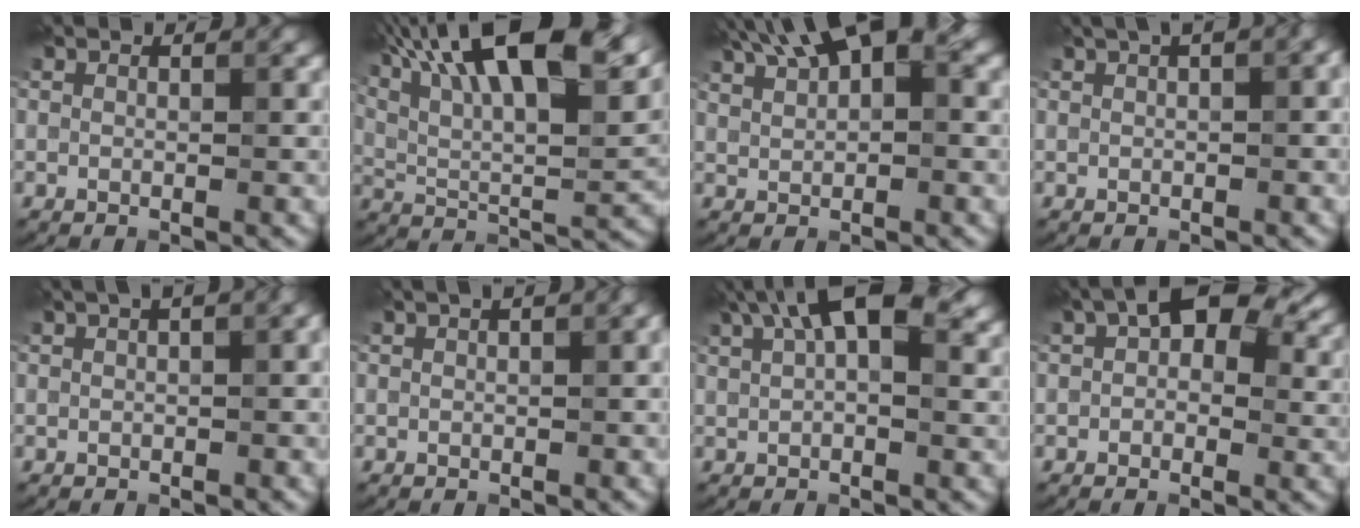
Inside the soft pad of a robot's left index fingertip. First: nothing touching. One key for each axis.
{"total": 16.5, "fx": 9.2, "fy": 5.7, "fz": 12.4, "tx": -0.197, "ty": 0.023, "tz": 0.141}
{"total": 7.4, "fx": 4.1, "fy": 2.8, "fz": 5.5, "tx": -0.096, "ty": 0.027, "tz": 0.066}
{"total": 4.4, "fx": 1.9, "fy": 1.5, "fz": 3.6, "tx": -0.036, "ty": 0.019, "tz": 0.027}
{"total": 3.1, "fx": 1.3, "fy": 1.0, "fz": 2.6, "tx": -0.026, "ty": 0.010, "tz": 0.016}
{"total": 1.9, "fx": 0.7, "fy": 0.5, "fz": 1.7, "tx": -0.018, "ty": 0.007, "tz": 0.009}
{"total": 8.0, "fx": 3.9, "fy": 3.3, "fz": 6.1, "tx": -0.093, "ty": 0.019, "tz": 0.057}
{"total": 6.7, "fx": 2.1, "fy": 4.1, "fz": 4.8, "tx": -0.049, "ty": 0.015, "tz": 0.012}